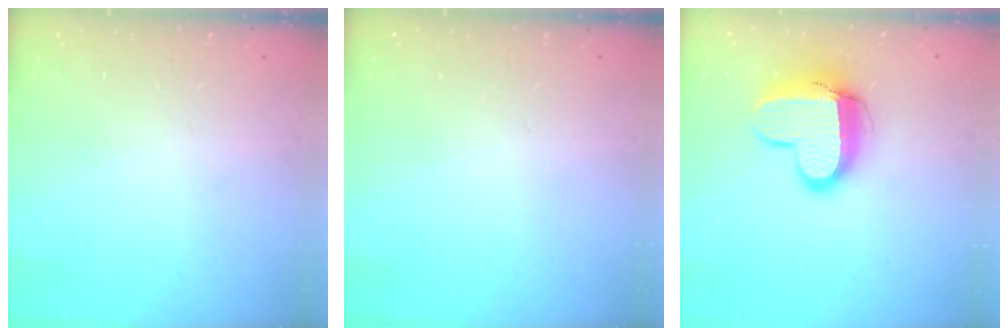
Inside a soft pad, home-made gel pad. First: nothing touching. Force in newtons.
{"total": 0.0}
{"total": 12.5, "press": 12.5, "slide": 1.0}